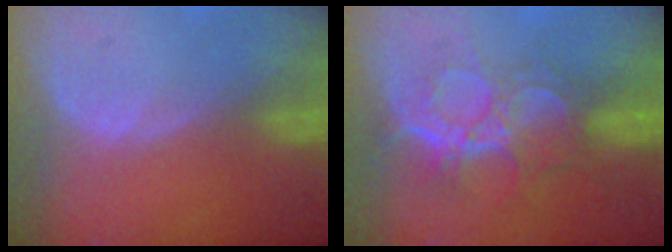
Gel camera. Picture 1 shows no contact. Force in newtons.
{"total": 9.4, "press": 8.0, "slide": 5.0}